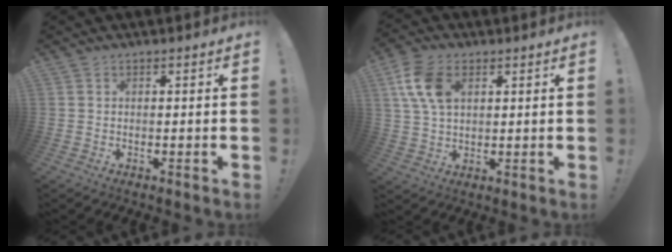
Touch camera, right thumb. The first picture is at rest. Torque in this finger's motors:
{"motor_torque": [0.82, 2.13, 1.01, 0.05, 0.03]}